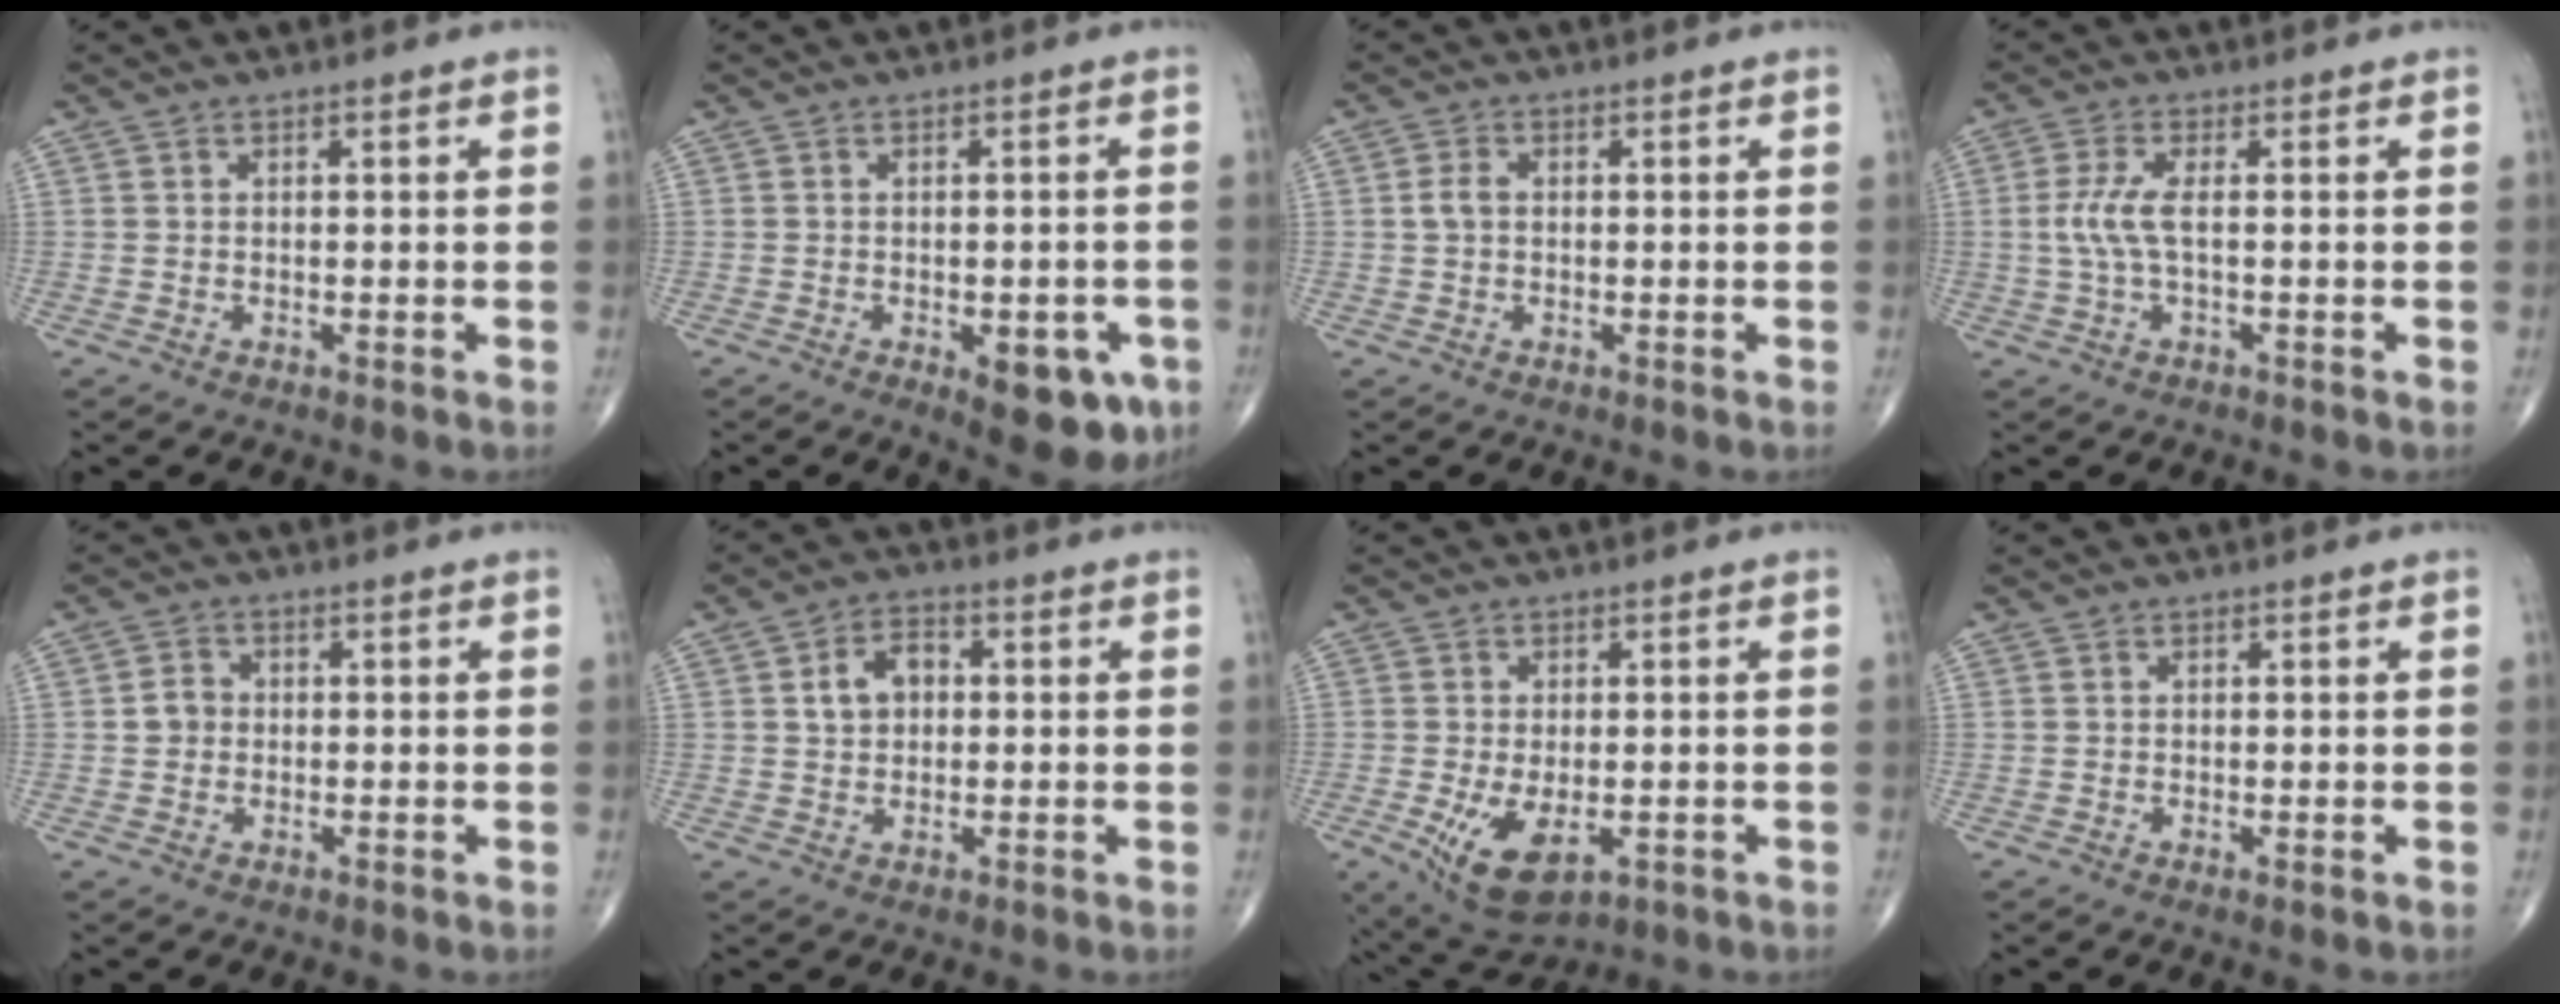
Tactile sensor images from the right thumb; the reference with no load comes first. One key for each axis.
{"total": 9.6, "fx": -3.8, "fy": 4.2, "fz": 7.7, "tx": -0.069, "ty": 0.004, "tz": -0.039}
{"total": 2.4, "fx": 0.1, "fy": 1.7, "fz": 1.7, "tx": -0.036, "ty": 0.006, "tz": 0.000}
{"total": 4.7, "fx": -0.1, "fy": 1.2, "fz": 4.5, "tx": -0.124, "ty": 0.004, "tz": -0.006}
{"total": 2.9, "fx": -0.1, "fy": 2.6, "fz": 1.2, "tx": -0.011, "ty": 0.007, "tz": -0.008}
{"total": 5.8, "fx": 0.9, "fy": 4.2, "fz": 3.9, "tx": -0.055, "ty": 0.014, "tz": 0.010}
{"total": 9.3, "fx": -2.7, "fy": 4.8, "fz": 7.5, "tx": -0.127, "ty": -0.014, "tz": -0.032}
{"total": 0.6, "fx": -0.1, "fy": 0.0, "fz": 0.6, "tx": -0.015, "ty": -0.004, "tz": -0.003}